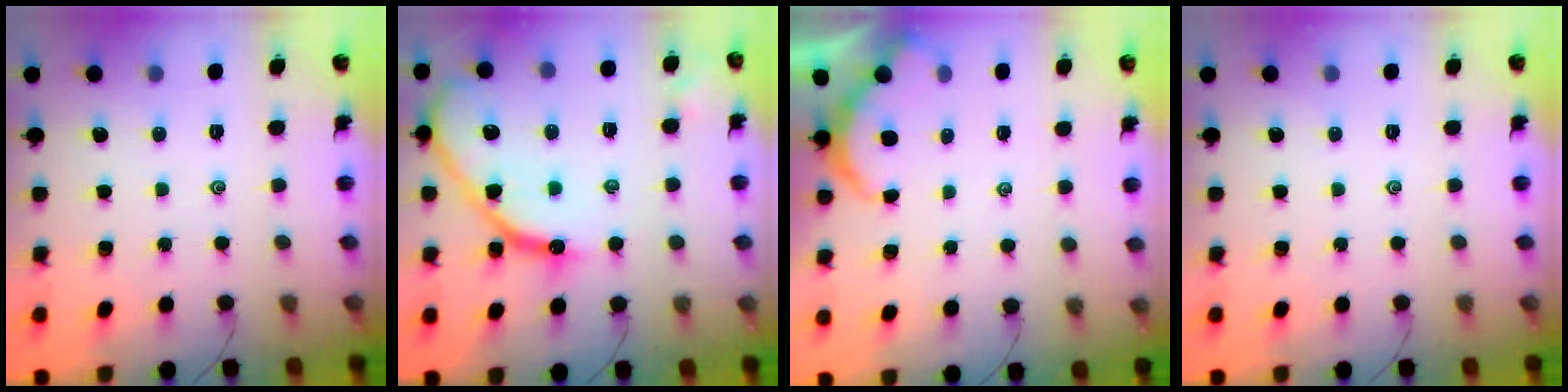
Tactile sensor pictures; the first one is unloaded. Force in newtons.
{"total": 15.1, "press": 15.0, "slide": 1.6}
{"total": 2.7, "press": 2.7, "slide": 0.3}
{"total": 0.0}